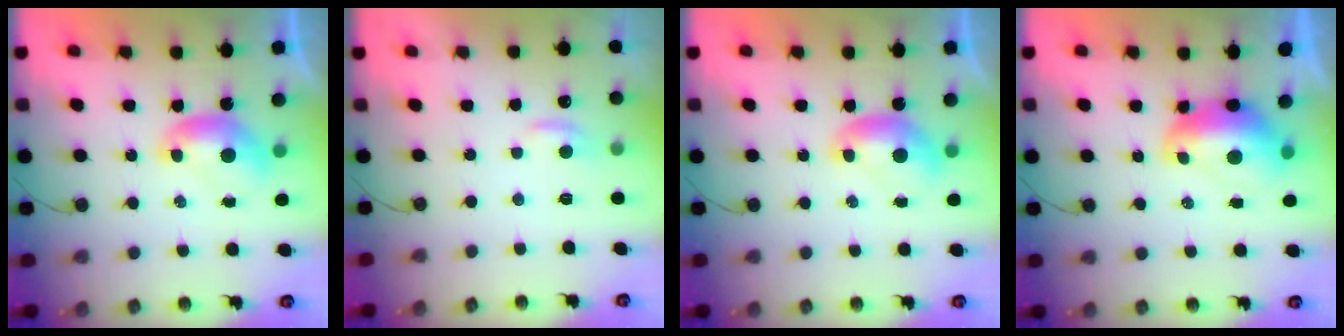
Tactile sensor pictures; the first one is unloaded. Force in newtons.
{"total": 0.9, "press": 0.8, "slide": 0.4}
{"total": 0.0}
{"total": 3.1, "press": 3.0, "slide": 0.8}